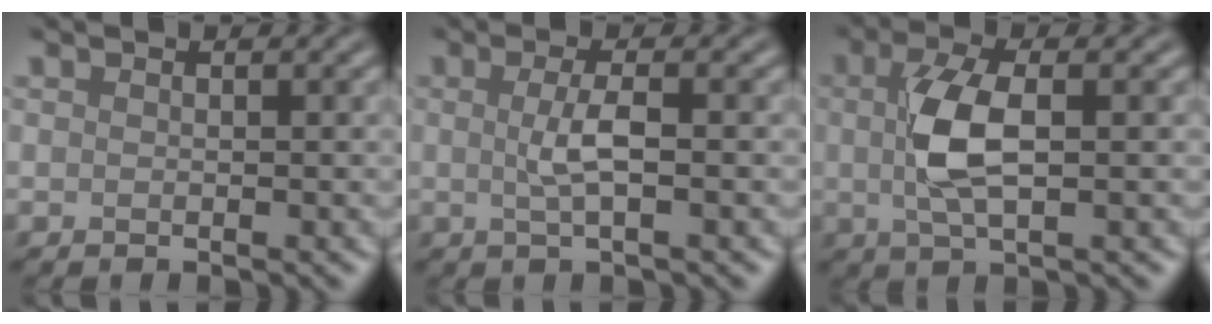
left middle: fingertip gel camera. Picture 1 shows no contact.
{"total": 2.5, "force": [0.0, 0.5, 2.4], "torque": [-0.051, 0.002, 0.000]}
{"total": 4.8, "force": [0.4, 1.9, 4.4], "torque": [-0.096, 0.006, 0.005]}